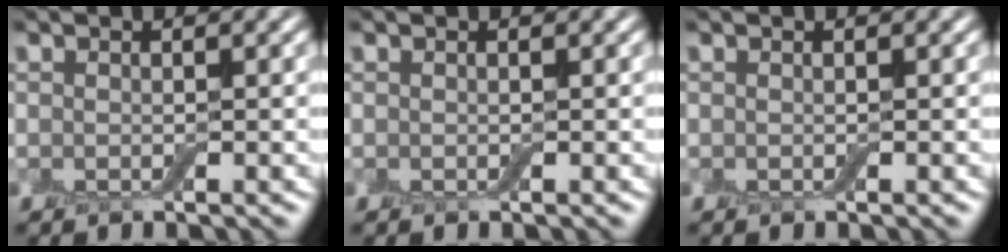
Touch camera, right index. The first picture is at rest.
{"total": 0.0}
{"total": 0.0}